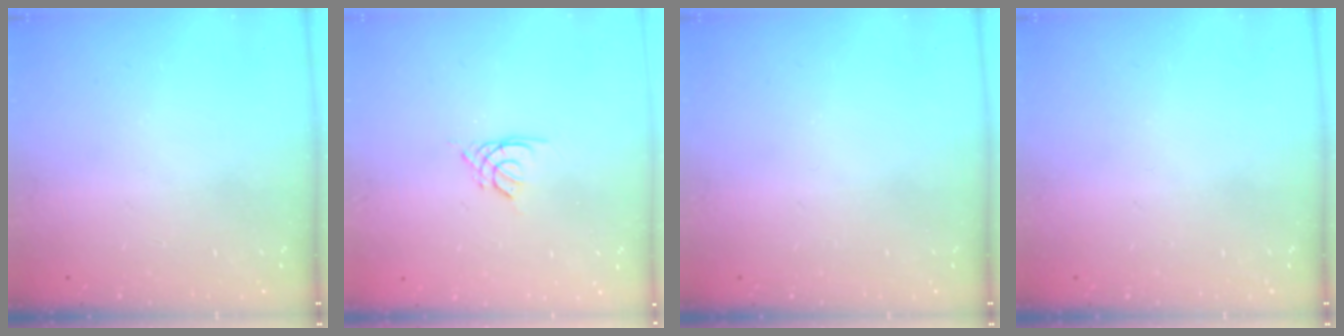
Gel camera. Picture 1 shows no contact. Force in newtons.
{"total": 2.6, "press": 2.6, "slide": 0.3}
{"total": 0.0}
{"total": 0.0}